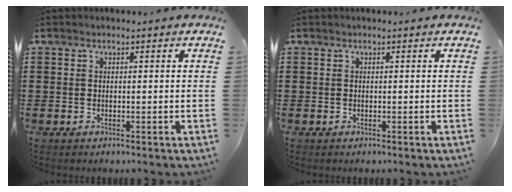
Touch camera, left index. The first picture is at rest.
{"total": 0.0}